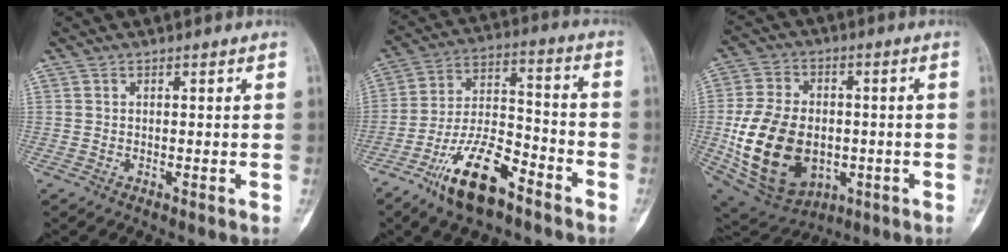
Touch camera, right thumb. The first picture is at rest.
{"total": 15.2, "force": [-9.6, 5.9, 10.2], "torque": [-0.178, 0.068, -0.180]}
{"total": 20.6, "force": [-3.1, 14.2, 14.6], "torque": [-0.261, 0.004, -0.029]}